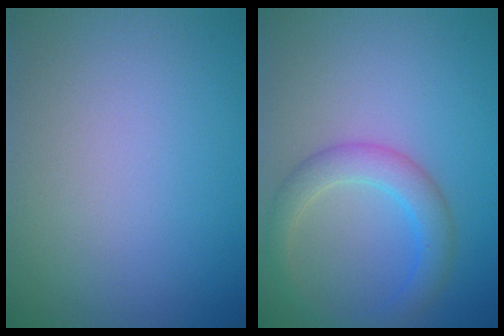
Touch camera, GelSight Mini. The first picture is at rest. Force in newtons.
{"total": 3.5, "press": 3.5, "slide": 0.1}